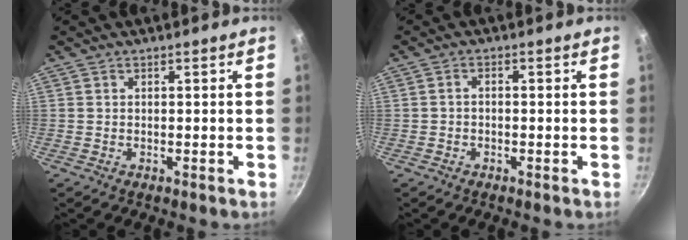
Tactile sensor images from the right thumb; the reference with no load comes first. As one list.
[{"total": 1.2, "force": [-0.5, 0.7, 0.9], "torque": [-0.017, 0.012, -0.010]}]